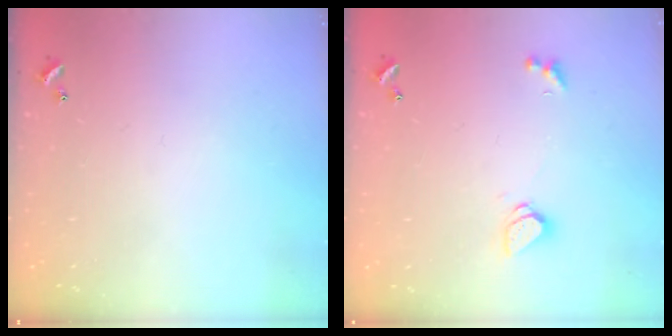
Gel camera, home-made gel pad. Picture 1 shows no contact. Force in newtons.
{"total": 1.6, "press": 1.6, "slide": 0.5}